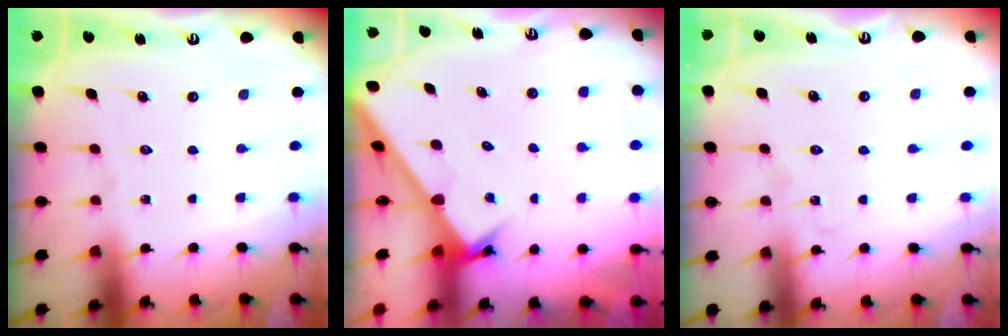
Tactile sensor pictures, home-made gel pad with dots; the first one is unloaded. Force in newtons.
{"total": 2.4, "press": 2.4, "slide": 0.2}
{"total": 3.2, "press": 3.2, "slide": 0.3}